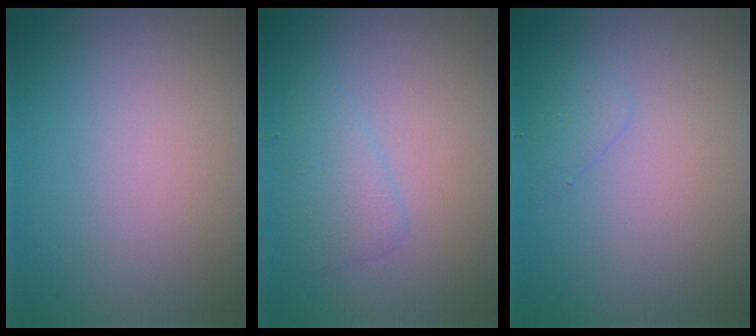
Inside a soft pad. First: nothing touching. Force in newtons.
{"total": 2.1, "press": 2.1, "slide": 0.1}
{"total": 1.0, "press": 1.0, "slide": 0.1}